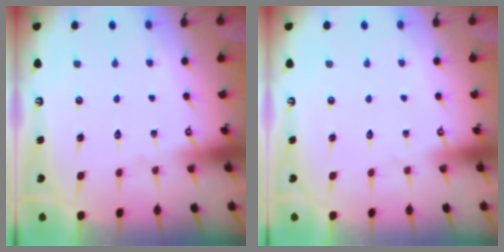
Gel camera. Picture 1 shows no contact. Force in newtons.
{"total": 0.0}